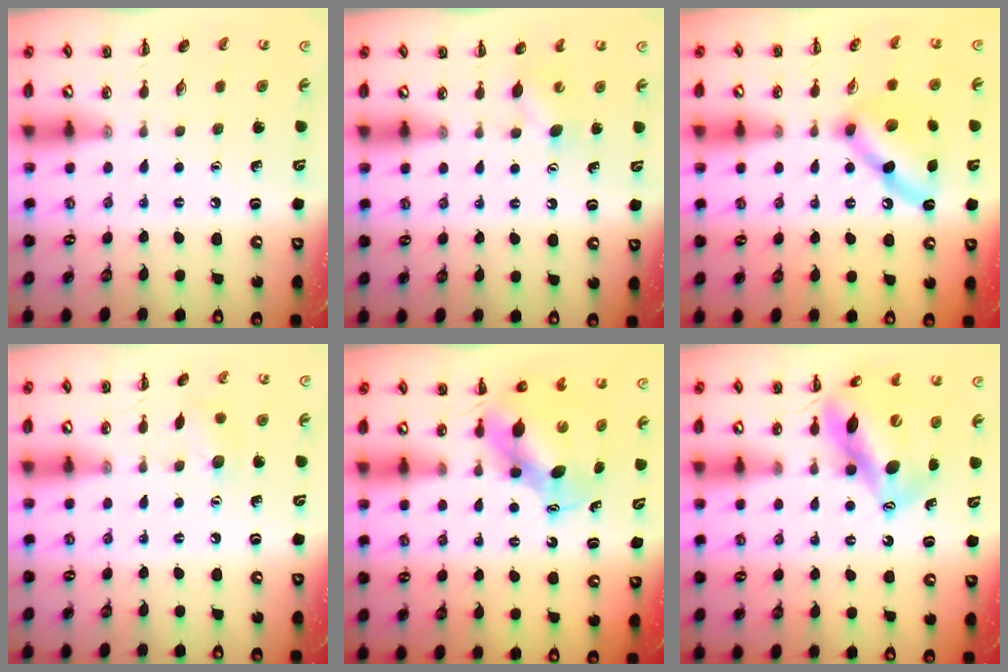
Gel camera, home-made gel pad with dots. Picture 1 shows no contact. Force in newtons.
{"total": 4.2, "press": 4.1, "slide": 1.1}
{"total": 10.7, "press": 10.7, "slide": 0.9}
{"total": 5.8, "press": 5.6, "slide": 1.5}
{"total": 6.4, "press": 6.3, "slide": 1.1}
{"total": 13.6, "press": 13.2, "slide": 3.4}